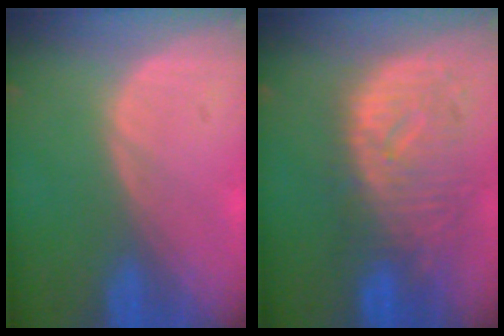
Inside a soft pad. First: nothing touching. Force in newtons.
{"total": 10.9, "press": 9.7, "slide": 4.9}